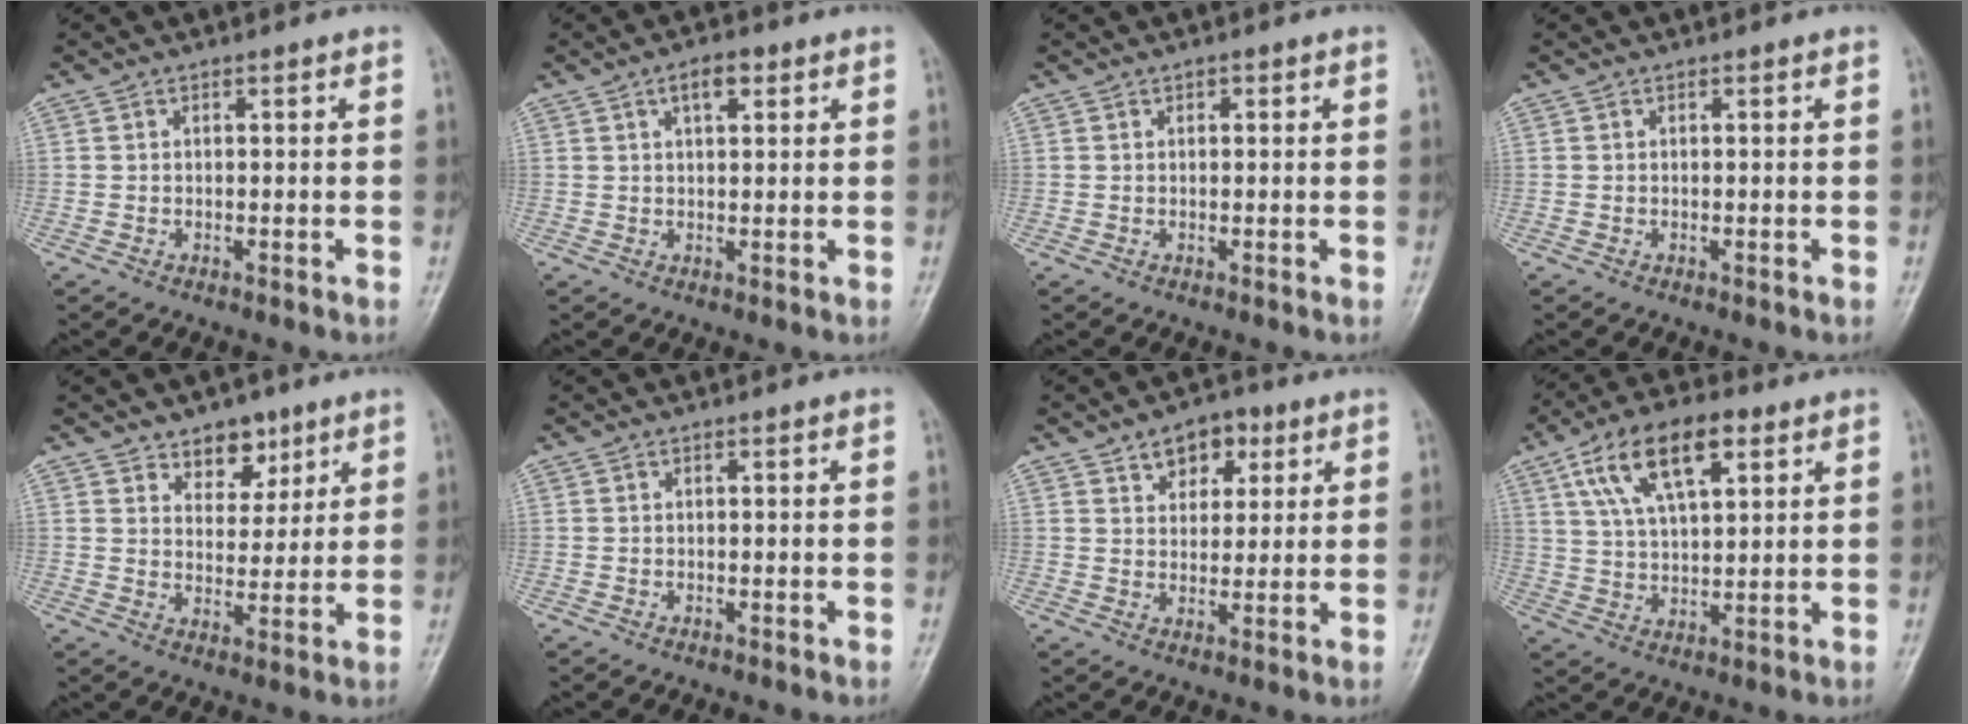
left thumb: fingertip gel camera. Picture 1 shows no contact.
{"total": 4.1, "force": [2.0, 2.0, 3.0], "torque": [-0.039, -0.002, 0.030]}
{"total": 0.8, "force": [0.4, 0.5, 0.4], "torque": [-0.002, 0.000, 0.003]}
{"total": 0.0}
{"total": 6.7, "force": [4.5, 4.3, 2.4], "torque": [0.000, -0.027, 0.073]}
{"total": 0.0}
{"total": 7.1, "force": [3.7, 4.8, 3.7], "torque": [-0.017, -0.012, 0.053]}
{"total": 13.8, "force": [6.4, 6.2, 10.5], "torque": [-0.176, -0.002, 0.113]}